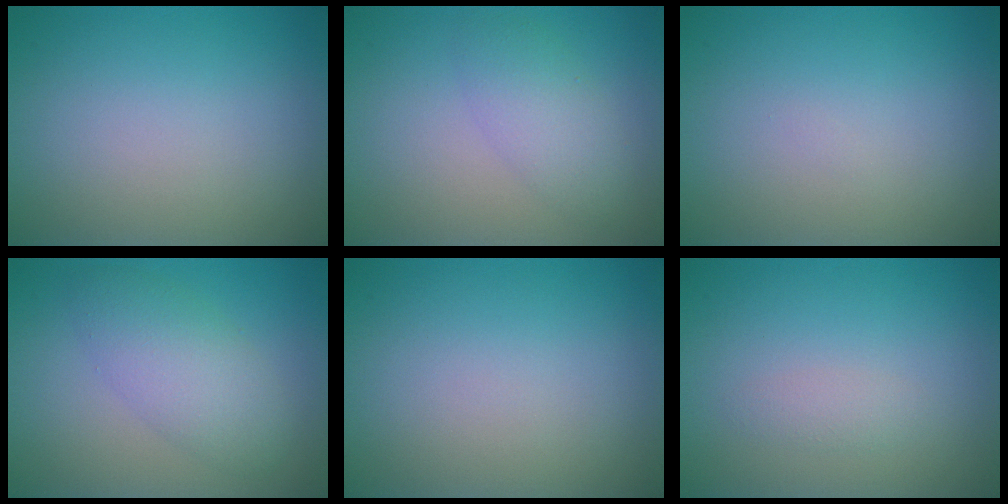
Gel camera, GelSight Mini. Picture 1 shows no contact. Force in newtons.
{"total": 3.0, "press": 3.0, "slide": 0.1}
{"total": 0.0}
{"total": 4.1, "press": 4.1, "slide": 0.1}
{"total": 0.0}
{"total": 1.0, "press": 1.0, "slide": 0.1}